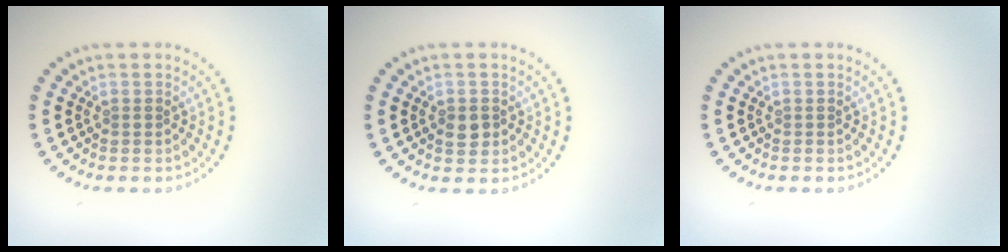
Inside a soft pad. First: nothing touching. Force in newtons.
{"total": 1.7, "press": 1.7, "slide": 0.2}
{"total": 0.0}